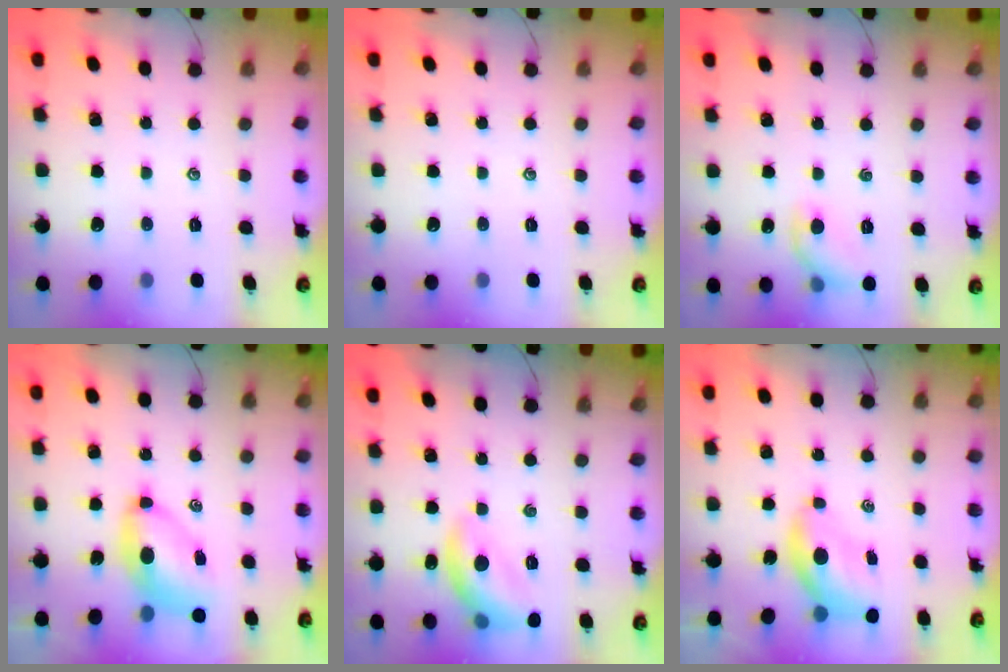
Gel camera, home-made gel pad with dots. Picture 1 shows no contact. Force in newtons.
{"total": 0.0}
{"total": 7.2, "press": 7.1, "slide": 1.2}
{"total": 7.3, "press": 7.1, "slide": 1.6}
{"total": 12.5, "press": 12.4, "slide": 1.1}
{"total": 7.0, "press": 6.8, "slide": 1.4}